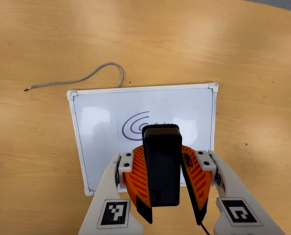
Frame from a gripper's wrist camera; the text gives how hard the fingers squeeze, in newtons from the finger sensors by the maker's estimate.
{"total": 9.2, "left": 8.4, "right": 9.9}